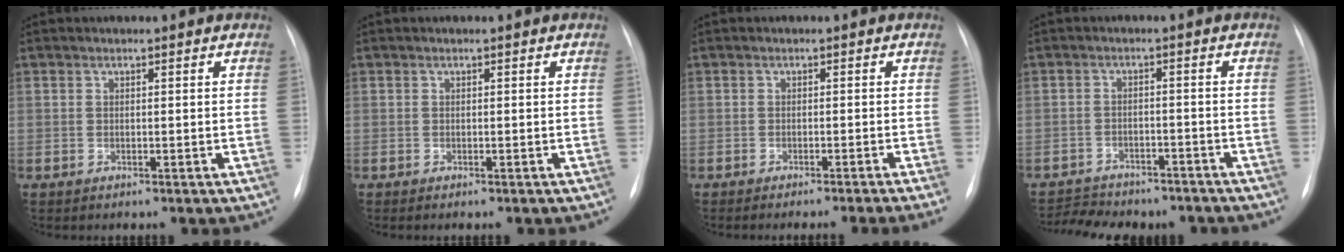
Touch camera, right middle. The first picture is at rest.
{"total": 0.6, "force": [-0.5, 0.0, 0.3], "torque": [-0.006, -0.002, -0.006]}
{"total": 6.7, "force": [-5.6, -2.0, 3.0], "torque": [-0.009, -0.008, -0.073]}
{"total": 10.1, "force": [-9.2, 3.4, 2.5], "torque": [-0.048, 0.014, -0.121]}